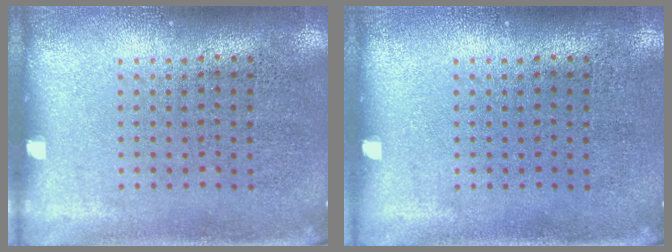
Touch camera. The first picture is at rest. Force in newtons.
{"total": 0.0}